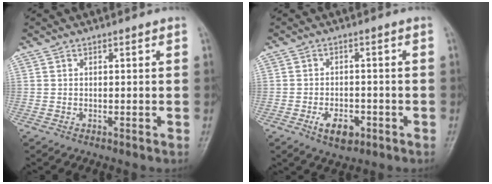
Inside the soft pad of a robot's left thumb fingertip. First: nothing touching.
{"total": 5.2, "force": [-2.3, 3.0, 3.5], "torque": [-0.050, 0.009, -0.033]}